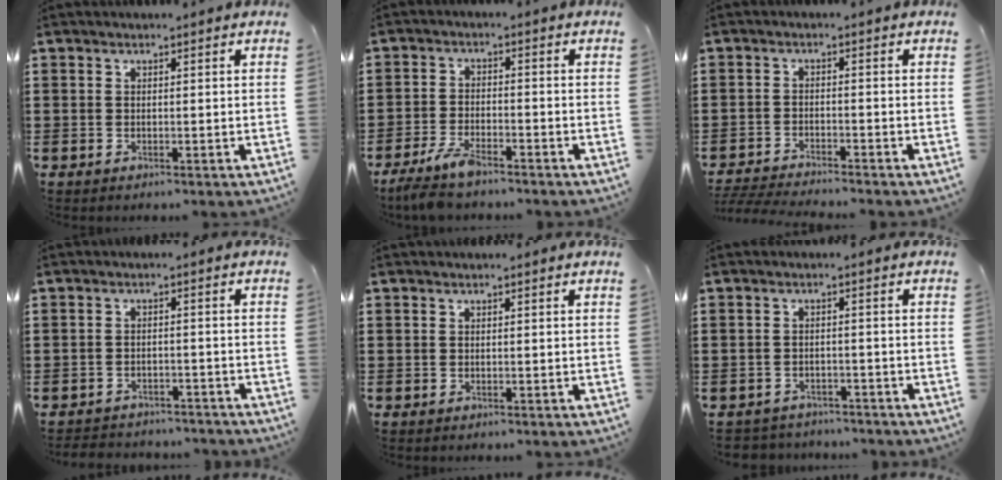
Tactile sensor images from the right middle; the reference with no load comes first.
{"total": 4.8, "force": [-4.0, 0.7, 2.4], "torque": [-0.067, -0.012, -0.084]}
{"total": 3.3, "force": [-3.3, -0.1, 0.6], "torque": [-0.018, -0.005, -0.070]}
{"total": 2.6, "force": [-2.5, 0.4, -0.1], "torque": [-0.005, 0.000, -0.056]}
{"total": 0.0}
{"total": 2.3, "force": [-2.2, 0.4, -0.3], "torque": [-0.003, 0.001, -0.051]}